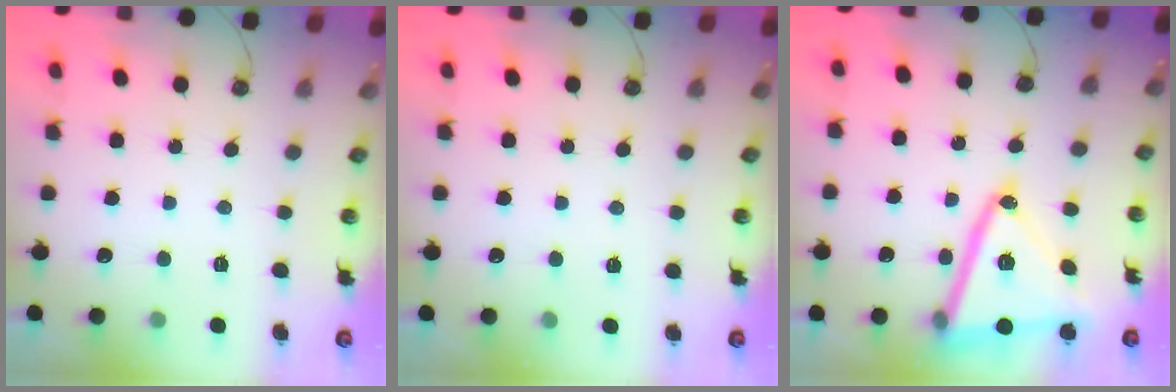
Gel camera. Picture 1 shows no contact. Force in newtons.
{"total": 2.8, "press": 2.2, "slide": 1.6}
{"total": 21.1, "press": 20.9, "slide": 2.7}